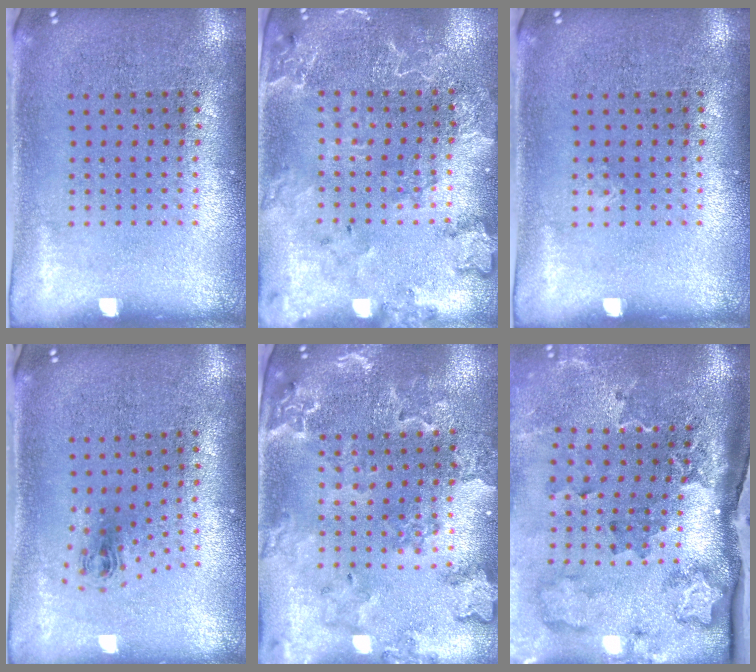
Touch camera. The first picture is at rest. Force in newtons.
{"total": 2.2, "press": 2.1, "slide": 0.5}
{"total": 0.0}
{"total": 0.8, "press": 0.4, "slide": 0.8}
{"total": 1.7, "press": 1.7, "slide": 0.3}
{"total": 3.0, "press": 2.2, "slide": 2.0}